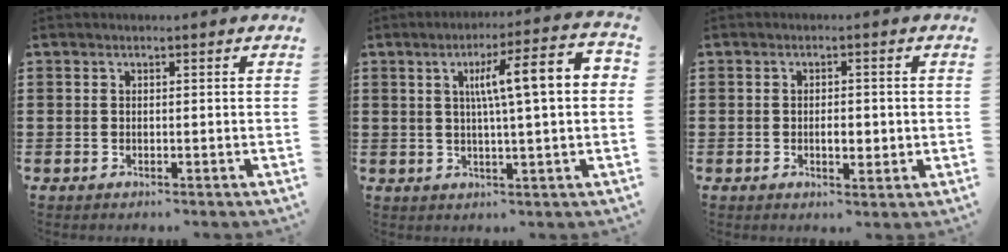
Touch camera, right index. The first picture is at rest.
{"total": 9.7, "force": [1.8, 0.9, 9.5], "torque": [-0.172, 0.002, 0.020]}
{"total": 2.8, "force": [-0.3, 1.3, 2.5], "torque": [-0.047, 0.003, -0.006]}